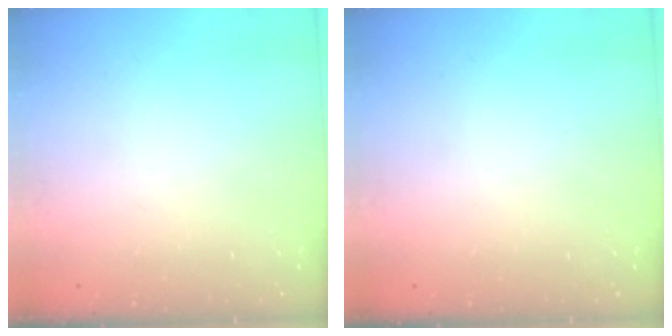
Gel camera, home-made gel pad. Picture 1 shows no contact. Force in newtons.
{"total": 0.0}